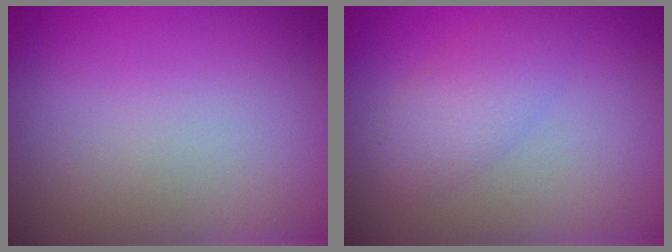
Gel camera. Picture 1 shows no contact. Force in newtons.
{"total": 2.8, "press": 2.8, "slide": 0.2}